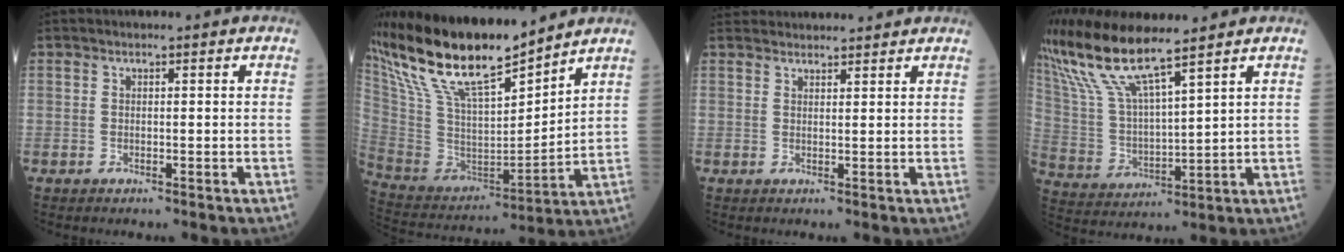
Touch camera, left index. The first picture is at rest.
{"total": 19.8, "force": [15.8, 3.7, 11.2], "torque": [-0.227, 0.003, 0.306]}
{"total": 8.2, "force": [8.0, 0.9, 1.7], "torque": [-0.022, 0.032, 0.106]}
{"total": 11.9, "force": [9.7, 0.5, 6.9], "torque": [-0.161, 0.004, 0.200]}